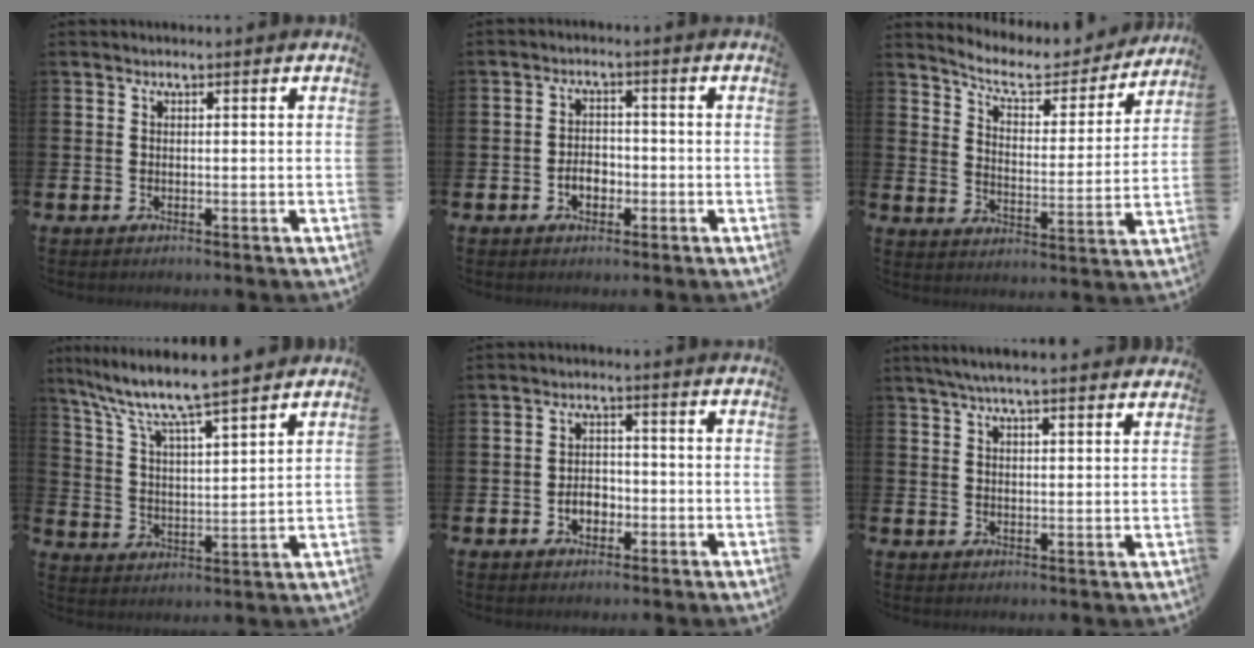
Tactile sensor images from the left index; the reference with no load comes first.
{"total": 2.9, "force": [-1.1, 2.0, 1.8], "torque": [-0.022, -0.001, -0.027]}
{"total": 7.5, "force": [6.9, 2.1, 2.2], "torque": [-0.062, -0.051, 0.114]}
{"total": 8.4, "force": [7.7, 0.4, 3.3], "torque": [-0.096, -0.053, 0.129]}
{"total": 2.9, "force": [-1.1, 2.1, 1.7], "torque": [-0.020, -0.001, -0.027]}
{"total": 5.0, "force": [4.7, 0.1, 1.7], "torque": [-0.039, -0.014, 0.084]}